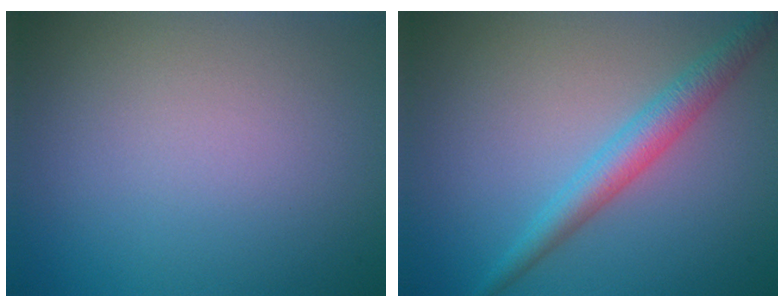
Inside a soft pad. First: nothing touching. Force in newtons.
{"total": 3.4, "press": 3.4, "slide": 0.1}